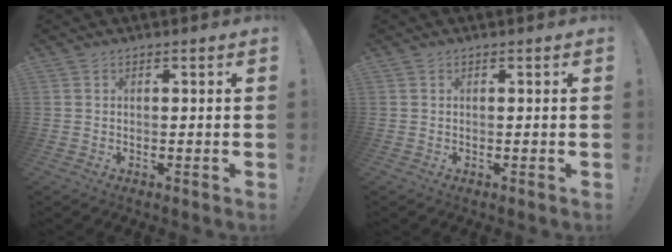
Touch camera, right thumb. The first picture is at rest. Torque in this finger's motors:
{"motor_torque": [0.00, 0.00, -0.02, -0.02, 0.01]}